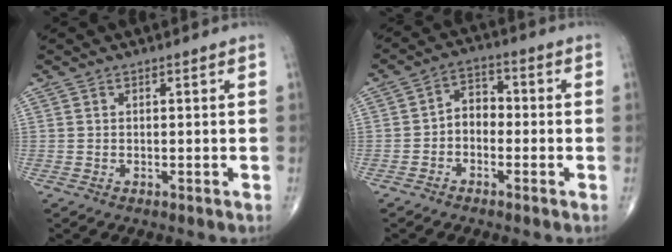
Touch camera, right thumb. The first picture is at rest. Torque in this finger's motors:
{"motor_torque": [-0.01, 0.01, 0.07, -0.04, 0.01]}